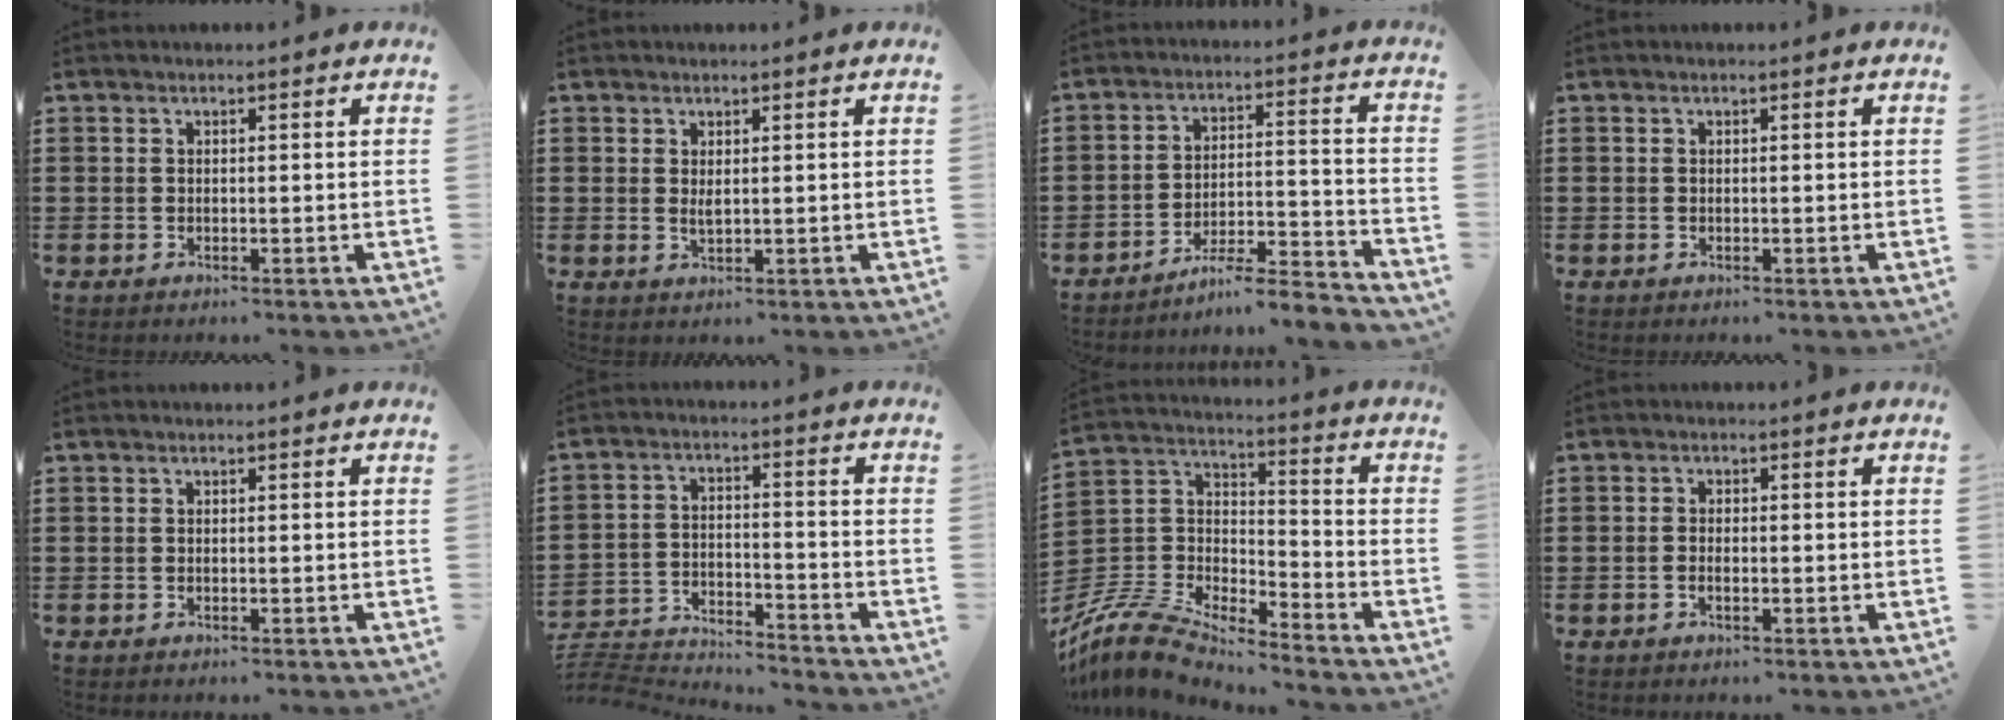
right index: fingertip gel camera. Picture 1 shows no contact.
{"total": 1.6, "force": [0.7, 0.4, 1.4], "torque": [-0.028, 0.000, 0.011]}
{"total": 5.7, "force": [-5.2, 0.1, 2.2], "torque": [-0.038, -0.009, -0.103]}
{"total": 0.0}
{"total": 0.0}
{"total": 4.6, "force": [-4.5, 0.4, 0.6], "torque": [-0.026, -0.005, -0.097]}
{"total": 8.4, "force": [-7.8, 1.7, 2.6], "torque": [-0.081, 0.000, -0.163]}
{"total": 1.2, "force": [-0.6, 0.5, 0.9], "torque": [-0.017, 0.000, -0.011]}